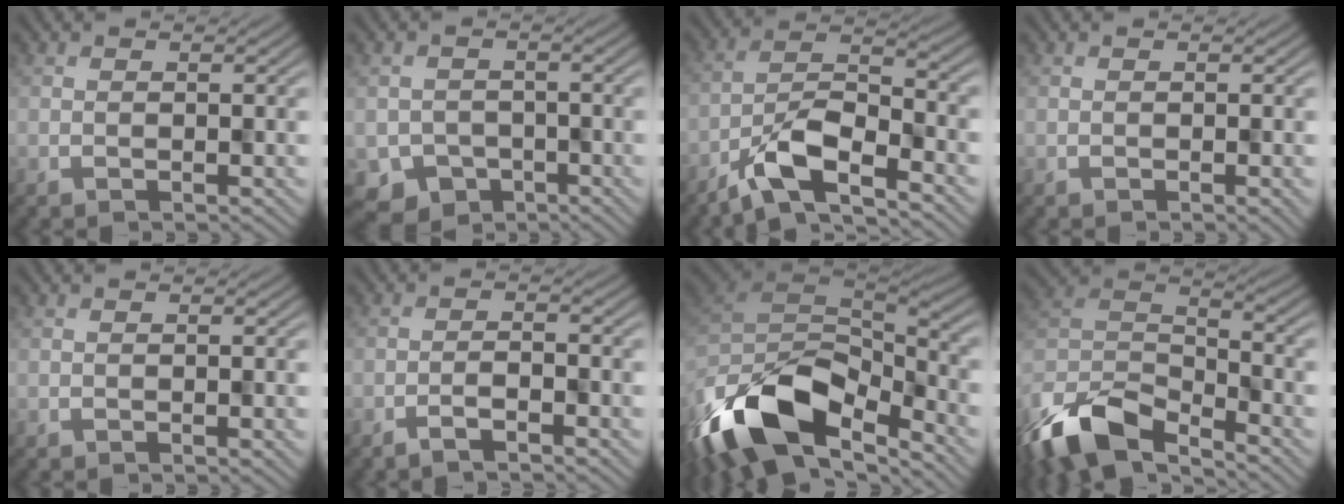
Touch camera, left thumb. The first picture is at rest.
{"total": 4.7, "force": [-2.8, 3.7, 0.7], "torque": [-0.014, -0.017, -0.043]}
{"total": 8.2, "force": [-5.2, 2.9, 5.7], "torque": [-0.102, -0.005, -0.107]}
{"total": 1.4, "force": [-0.6, 0.3, 1.2], "torque": [-0.022, 0.003, -0.008]}
{"total": 0.7, "force": [-0.3, 0.2, 0.6], "torque": [-0.011, 0.001, -0.004]}
{"total": 2.2, "force": [-1.8, 0.3, 1.2], "torque": [-0.022, 0.004, -0.035]}
{"total": 16.5, "force": [-8.3, 8.6, 11.4], "torque": [-0.267, -0.045, -0.123]}
{"total": 12.7, "force": [-8.8, 5.4, 7.3], "torque": [-0.173, -0.021, -0.162]}